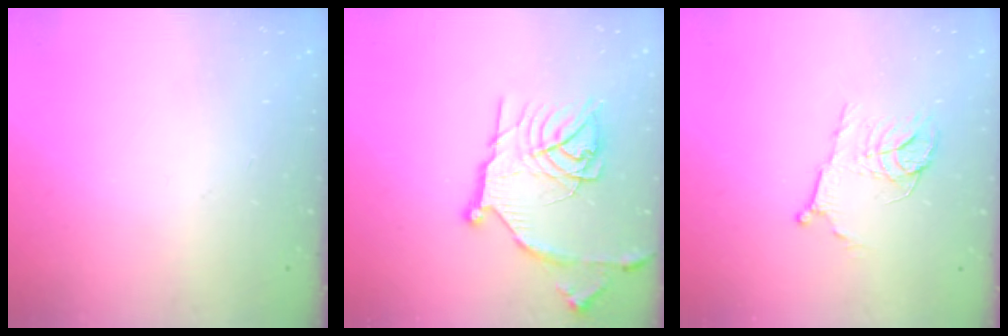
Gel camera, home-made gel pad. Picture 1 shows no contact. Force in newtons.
{"total": 19.1, "press": 19.0, "slide": 1.7}
{"total": 10.4, "press": 10.4, "slide": 0.6}